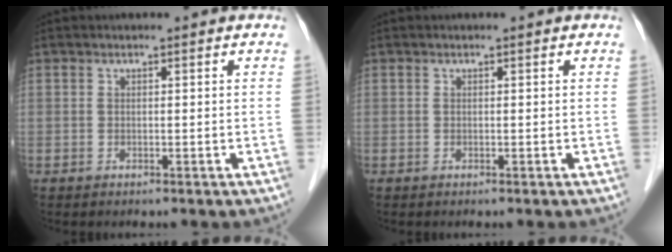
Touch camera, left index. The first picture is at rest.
{"total": 0.0}